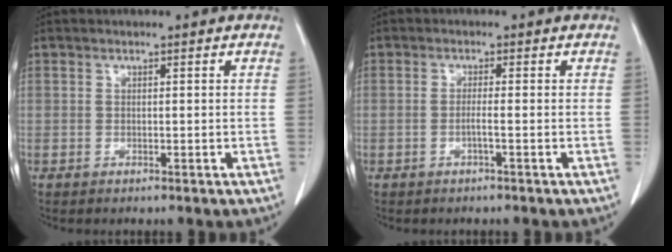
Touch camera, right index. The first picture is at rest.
{"total": 1.5, "force": [-0.6, -0.3, 1.3], "torque": [-0.024, 0.001, -0.014]}